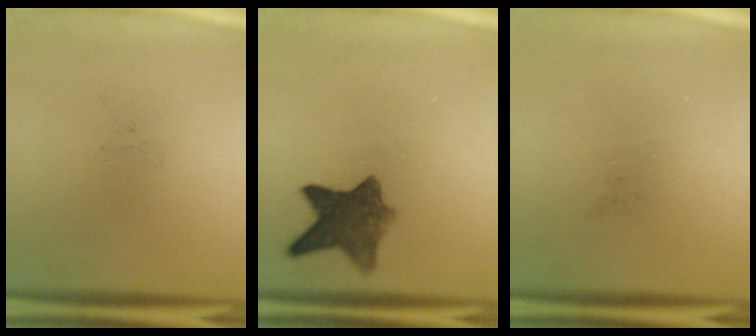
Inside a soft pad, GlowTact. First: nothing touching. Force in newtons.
{"total": 8.2}
{"total": 0.0}